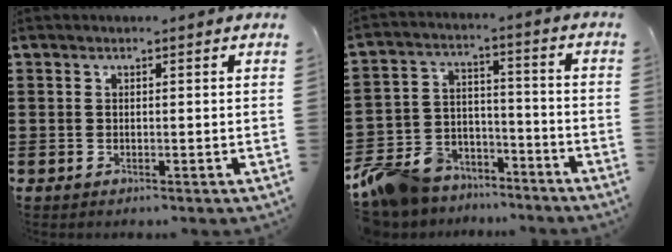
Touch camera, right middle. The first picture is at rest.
{"total": 10.1, "force": [-9.2, 4.0, 1.5], "torque": [-0.058, 0.023, -0.184]}